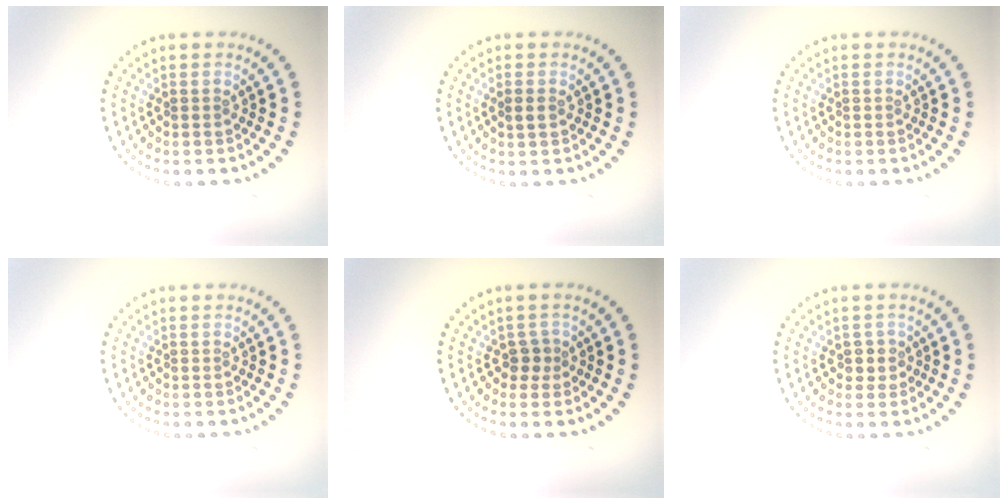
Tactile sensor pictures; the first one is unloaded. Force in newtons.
{"total": 1.2, "press": 1.2, "slide": 0.2}
{"total": 0.0}
{"total": 0.0}
{"total": 1.2, "press": 1.0, "slide": 0.8}
{"total": 1.3, "press": 1.2, "slide": 0.6}